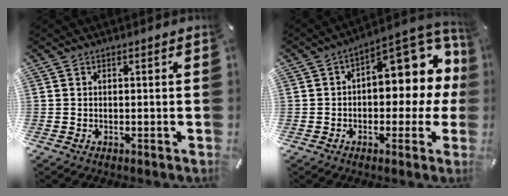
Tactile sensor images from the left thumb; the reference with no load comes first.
{"total": 13.2, "force": [4.6, 7.2, 10.0], "torque": [-0.120, -0.041, 0.076]}